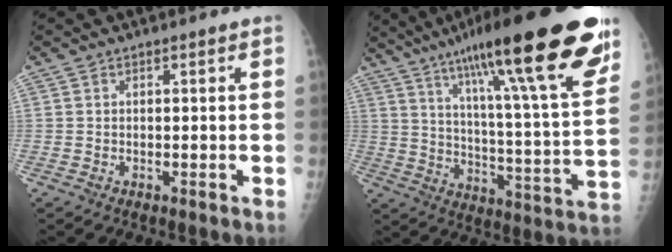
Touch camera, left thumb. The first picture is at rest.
{"total": 30.2, "force": [19.0, 4.5, 23.0], "torque": [-0.339, -0.045, 0.289]}